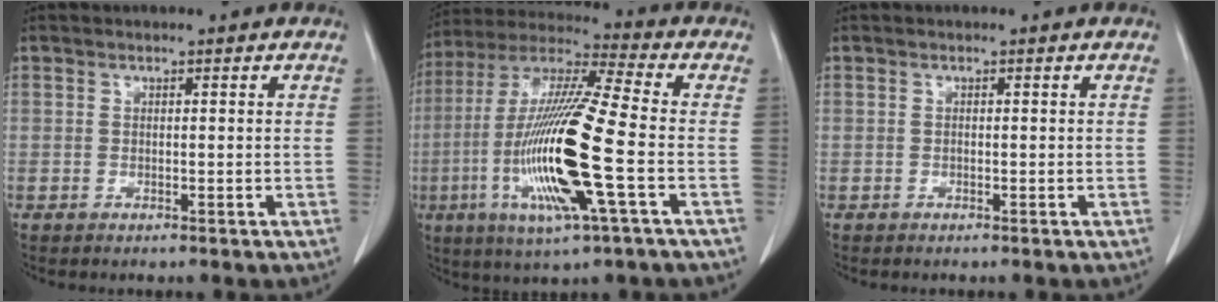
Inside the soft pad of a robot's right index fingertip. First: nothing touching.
{"total": 19.5, "force": [-4.6, 1.0, 18.9], "torque": [-0.398, -0.017, -0.091]}
{"total": 0.0}